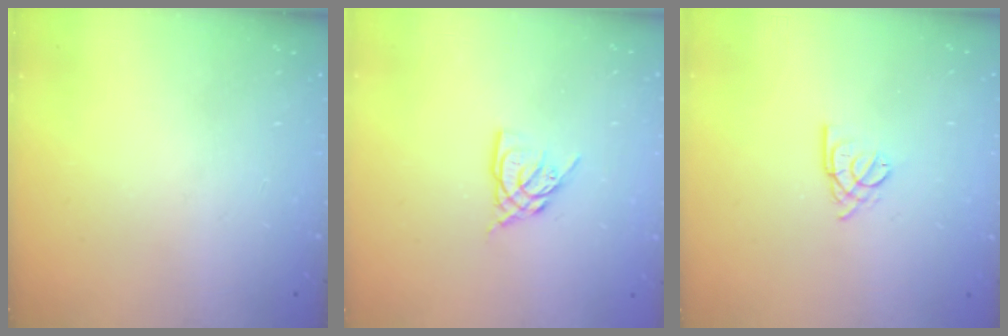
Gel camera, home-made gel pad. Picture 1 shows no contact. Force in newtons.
{"total": 8.0, "press": 7.9, "slide": 1.1}
{"total": 2.3, "press": 2.3, "slide": 0.5}